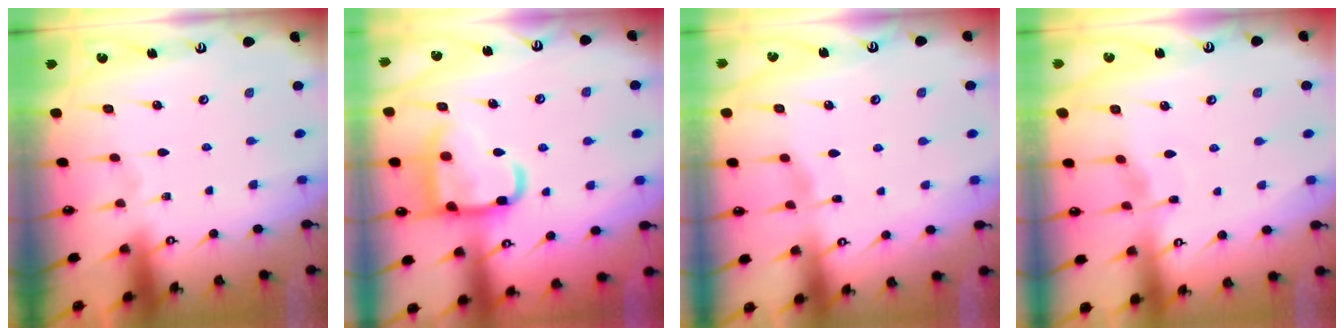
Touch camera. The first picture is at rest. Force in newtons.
{"total": 17.5, "press": 17.4, "slide": 1.6}
{"total": 2.6, "press": 2.5, "slide": 0.4}
{"total": 2.9, "press": 2.9, "slide": 0.5}